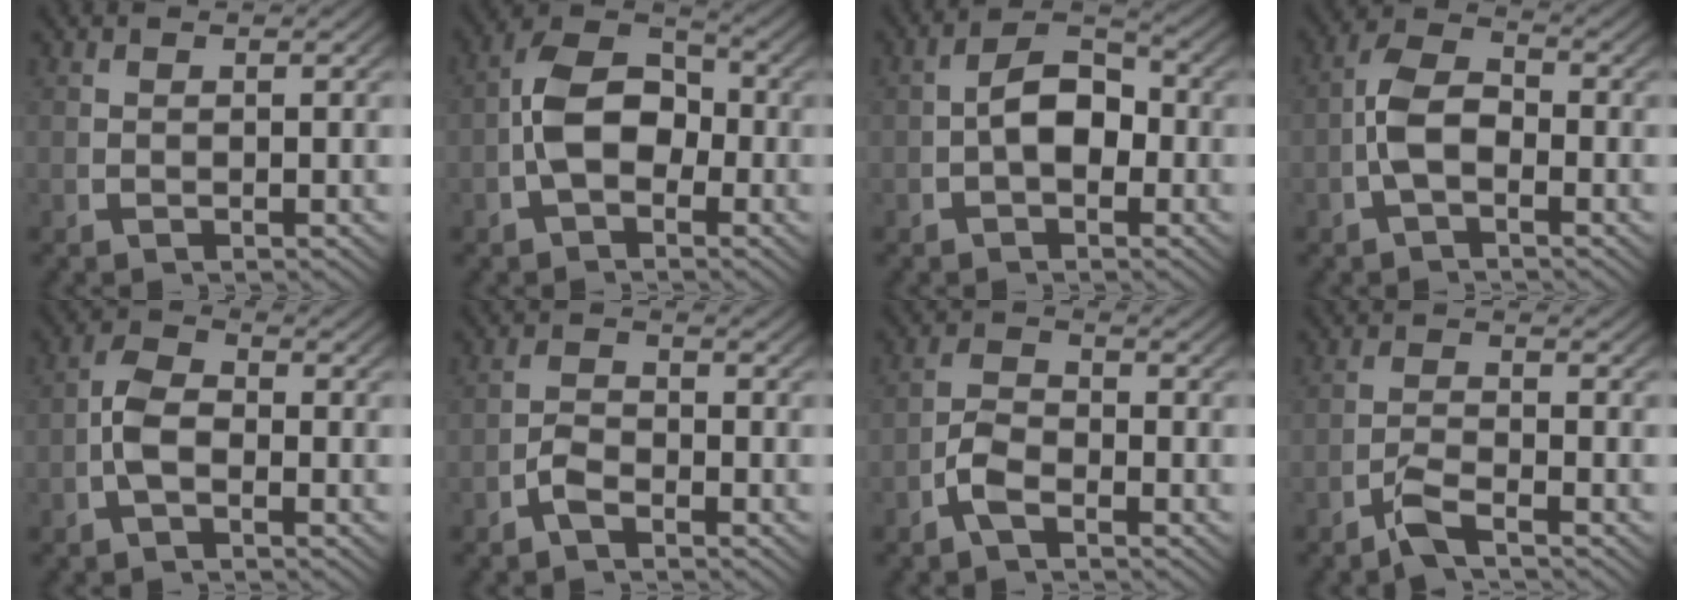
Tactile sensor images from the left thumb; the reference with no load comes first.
{"total": 8.3, "force": [-0.7, 5.9, 5.8], "torque": [-0.106, -0.017, -0.008]}
{"total": 5.5, "force": [-0.4, 3.5, 4.2], "torque": [-0.066, -0.008, -0.004]}
{"total": 5.4, "force": [-0.6, 3.5, 4.1], "torque": [-0.083, -0.013, -0.011]}
{"total": 3.9, "force": [-0.5, 2.5, 3.0], "torque": [-0.060, -0.008, -0.009]}
{"total": 1.8, "force": [-1.3, 0.9, 0.9], "torque": [-0.018, -0.004, -0.028]}
{"total": 2.8, "force": [-1.3, 1.7, 1.8], "torque": [-0.037, -0.005, -0.028]}
{"total": 2.4, "force": [-1.8, 0.7, 1.4], "torque": [-0.031, 0.001, -0.039]}